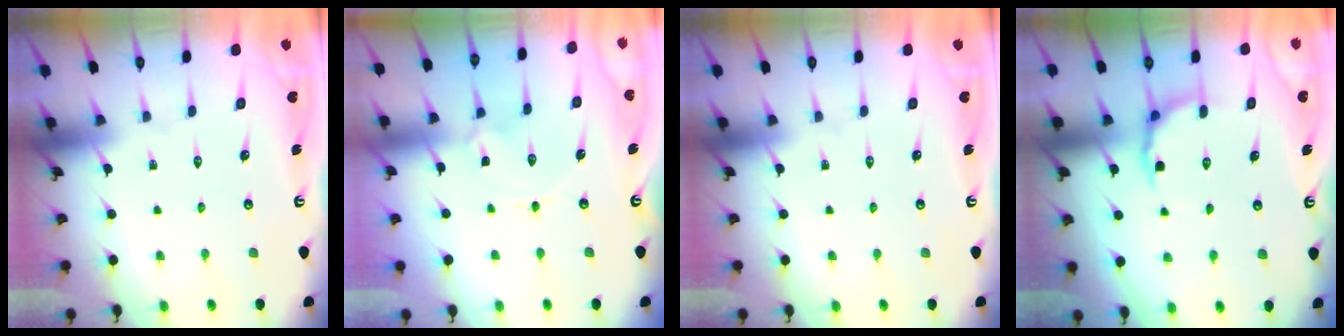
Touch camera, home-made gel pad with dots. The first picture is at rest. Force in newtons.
{"total": 1.8, "press": 1.8, "slide": 0.3}
{"total": 0.0}
{"total": 4.6, "press": 4.0, "slide": 2.2}